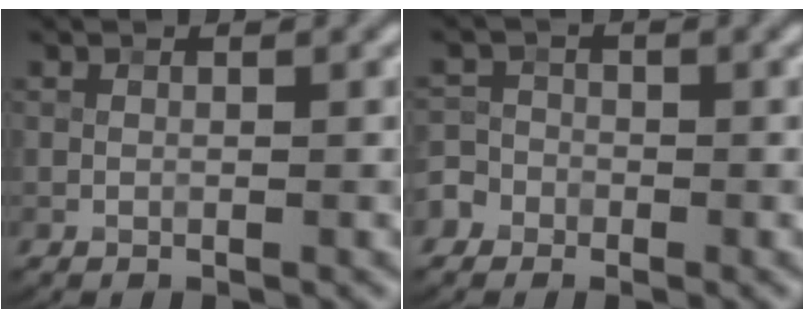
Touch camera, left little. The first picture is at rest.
{"total": 3.2, "force": [-1.9, 2.6, 0.4], "torque": [0.013, -0.001, -0.040]}